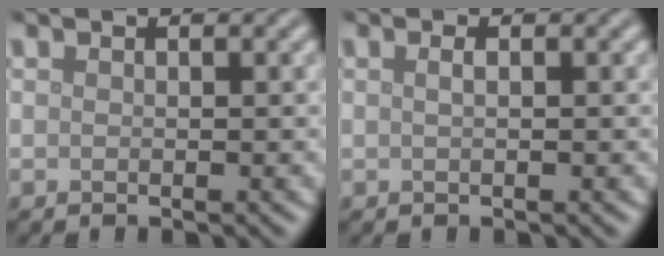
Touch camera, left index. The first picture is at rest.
{"total": 0.9, "force": [0.3, 0.3, 0.8], "torque": [-0.015, 0.004, 0.001]}